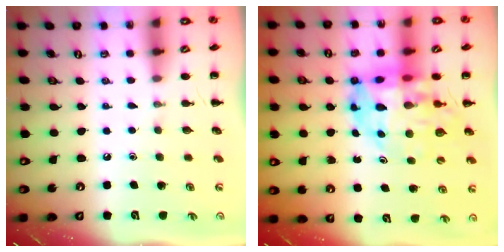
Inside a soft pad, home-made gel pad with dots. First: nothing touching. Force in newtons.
{"total": 14.8, "press": 14.2, "slide": 4.3}